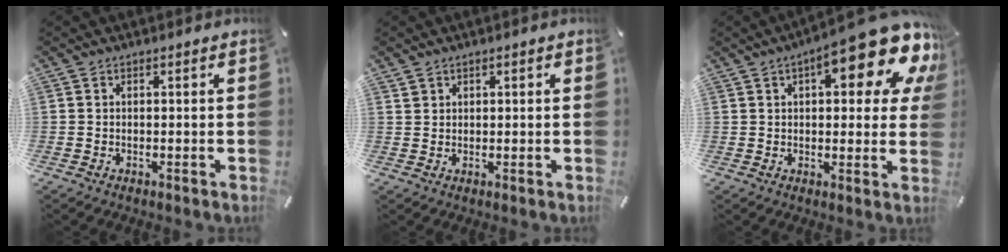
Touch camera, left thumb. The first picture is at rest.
{"total": 1.5, "force": [0.8, 1.2, 0.2], "torque": [0.004, -0.002, 0.014]}
{"total": 17.3, "force": [8.7, 6.4, 13.5], "torque": [-0.175, -0.049, 0.138]}